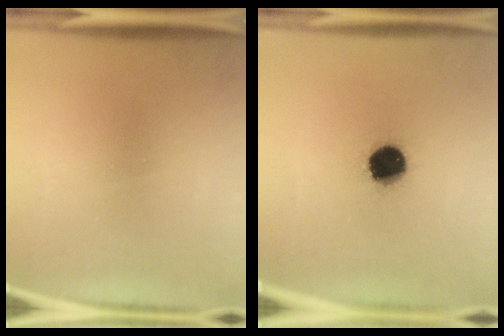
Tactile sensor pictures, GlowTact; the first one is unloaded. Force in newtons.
{"total": 11.7}